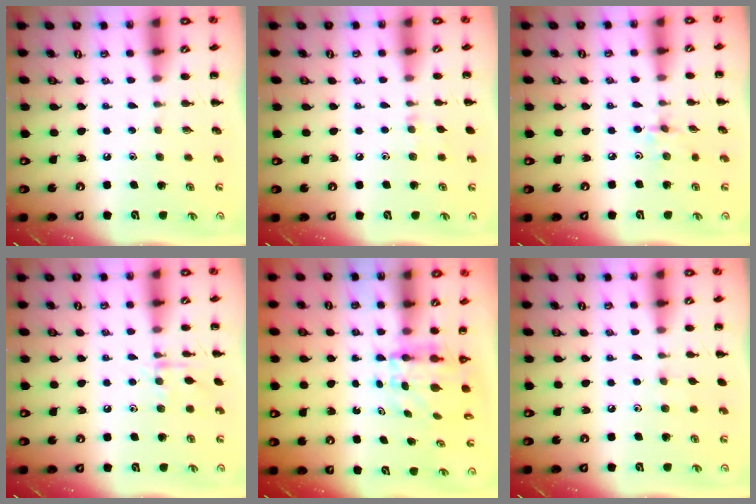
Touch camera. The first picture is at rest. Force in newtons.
{"total": 4.8, "press": 4.5, "slide": 1.5}
{"total": 2.2, "press": 2.1, "slide": 0.6}
{"total": 7.4, "press": 7.3, "slide": 1.4}
{"total": 4.5, "press": 4.4, "slide": 0.6}
{"total": 4.2, "press": 3.9, "slide": 1.6}